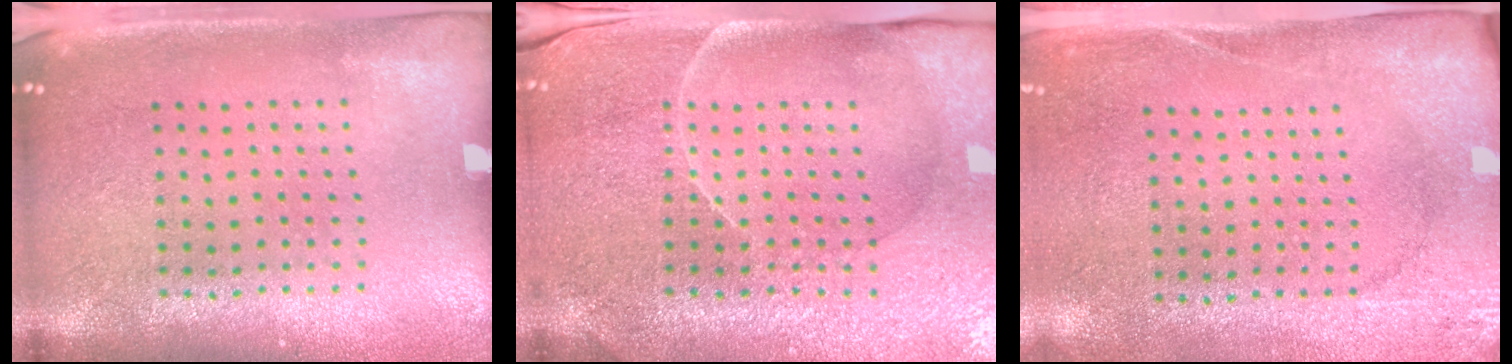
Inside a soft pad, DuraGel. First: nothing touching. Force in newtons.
{"total": 3.8, "press": 3.7, "slide": 0.8}
{"total": 2.7, "press": 2.1, "slide": 1.6}